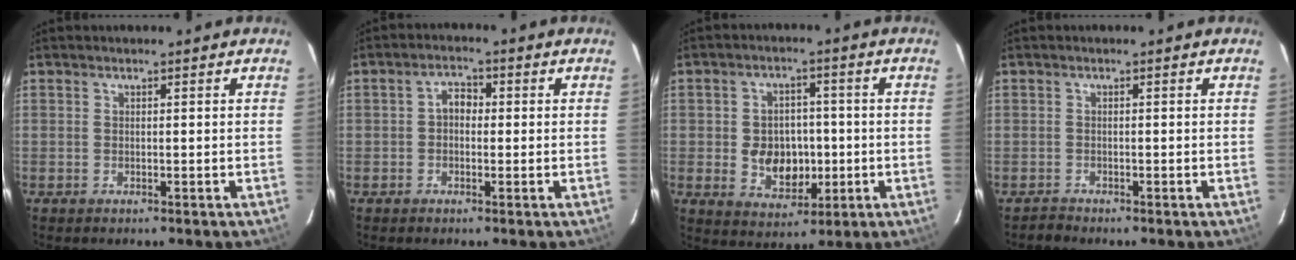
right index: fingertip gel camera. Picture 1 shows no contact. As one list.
[{"total": 2.9, "force": [-0.2, 2.2, 1.8], "torque": [-0.032, 0.012, -0.006]}, {"total": 10.5, "force": [-1.9, 7.9, 6.6], "torque": [-0.137, 0.008, -0.014]}, {"total": 1.2, "force": [-1.1, 0.5, -0.4], "torque": [0.005, 0.006, -0.022]}]